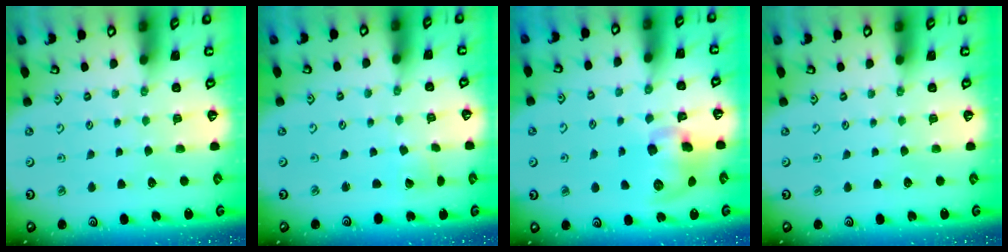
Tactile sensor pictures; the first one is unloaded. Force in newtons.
{"total": 2.6, "press": 2.6, "slide": 0.4}
{"total": 12.2, "press": 12.0, "slide": 2.2}
{"total": 0.0}